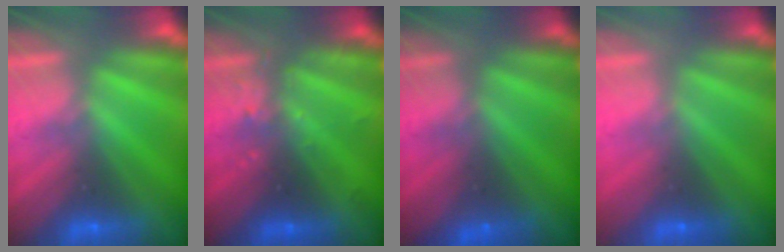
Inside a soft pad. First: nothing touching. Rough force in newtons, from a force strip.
{"total": 2.5}
{"total": 1.4}
{"total": 3.1}